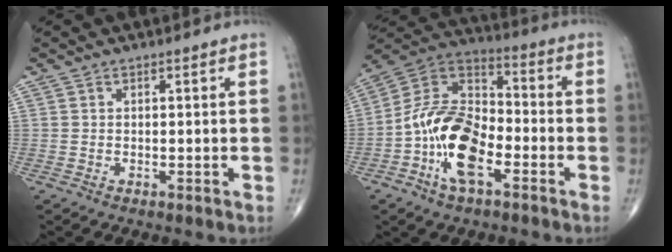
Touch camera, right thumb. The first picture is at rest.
{"total": 16.1, "force": [-5.8, 8.3, 12.6], "torque": [-0.225, 0.045, -0.115]}